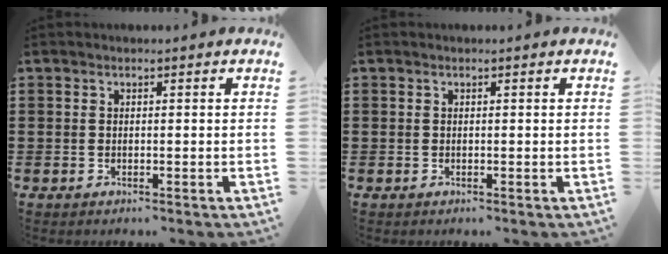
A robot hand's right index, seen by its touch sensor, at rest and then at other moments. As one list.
[{"total": 0.0}]